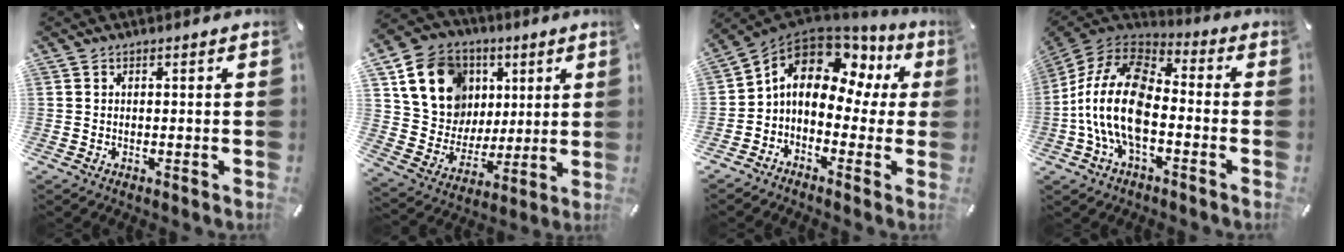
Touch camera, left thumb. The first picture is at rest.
{"total": 17.3, "force": [7.1, 14.3, 6.7], "torque": [-0.113, -0.021, 0.142]}
{"total": 12.0, "force": [4.2, 8.0, 7.8], "torque": [-0.148, -0.018, 0.073]}
{"total": 18.4, "force": [-4.9, 10.4, 14.4], "torque": [-0.305, 0.022, -0.089]}